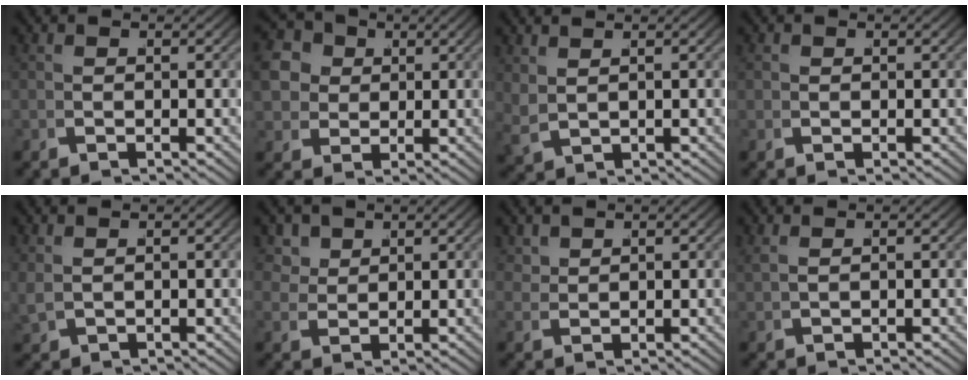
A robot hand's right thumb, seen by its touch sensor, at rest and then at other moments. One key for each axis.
{"total": 10.4, "fx": 1.9, "fy": 8.7, "fz": 5.5, "tx": -0.119, "ty": -0.012, "tz": 0.025}
{"total": 1.7, "fx": 1.0, "fy": 0.8, "fz": 1.1, "tx": -0.030, "ty": 0.000, "tz": 0.031}
{"total": 1.0, "fx": 0.2, "fy": 0.8, "fz": 0.5, "tx": -0.009, "ty": -0.001, "tz": 0.007}
{"total": 1.1, "fx": 0.8, "fy": 0.5, "fz": 0.6, "tx": -0.019, "ty": 0.003, "tz": 0.024}
{"total": 3.2, "fx": 1.9, "fy": 2.0, "fz": 1.6, "tx": -0.035, "ty": -0.008, "tz": 0.045}
{"total": 1.7, "fx": 1.6, "fy": 0.2, "fz": 0.6, "tx": -0.007, "ty": 0.001, "tz": 0.040}
{"total": 1.2, "fx": 1.0, "fy": -0.3, "fz": 0.4, "tx": -0.012, "ty": 0.006, "tz": 0.028}